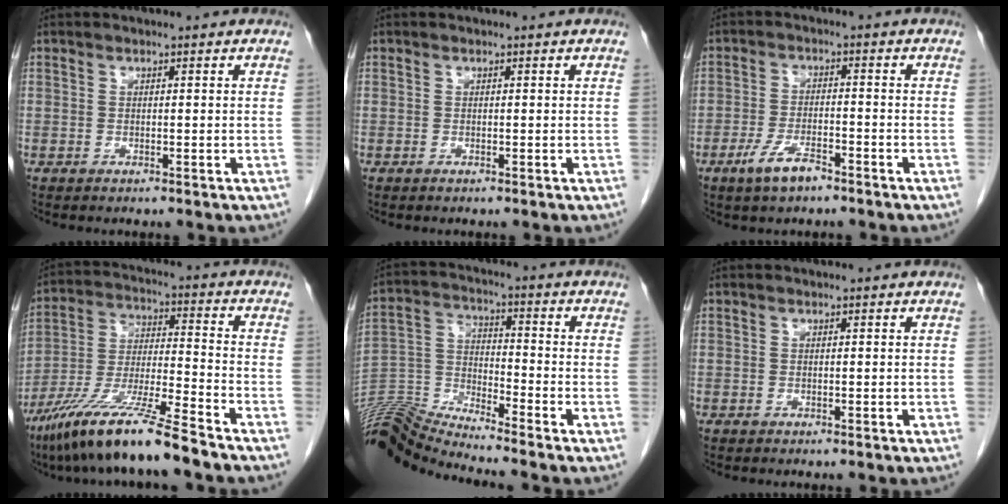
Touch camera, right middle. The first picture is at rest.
{"total": 0.0}
{"total": 5.0, "force": [-3.4, 1.4, 3.4], "torque": [-0.074, -0.003, -0.061]}
{"total": 14.9, "force": [-11.0, -0.2, 10.0], "torque": [-0.199, -0.031, -0.203]}
{"total": 10.2, "force": [-9.9, -2.2, 1.0], "torque": [-0.033, 0.020, -0.192]}
{"total": 0.0}